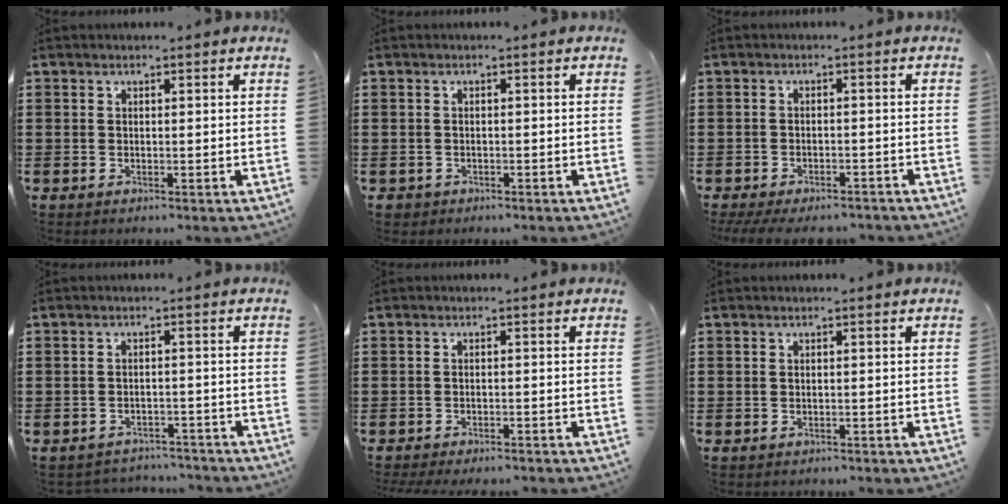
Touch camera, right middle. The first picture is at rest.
{"total": 0.8, "force": [-0.8, 0.3, 0.0], "torque": [-0.004, -0.003, -0.017]}
{"total": 3.0, "force": [-2.9, 0.2, 0.6], "torque": [-0.020, -0.006, -0.062]}
{"total": 2.7, "force": [-2.7, 0.2, -0.1], "torque": [-0.007, -0.006, -0.058]}
{"total": 1.9, "force": [-1.9, -0.1, 0.2], "torque": [-0.010, -0.006, -0.039]}
{"total": 0.6, "force": [-0.6, -0.1, 0.0], "torque": [-0.003, -0.004, -0.012]}